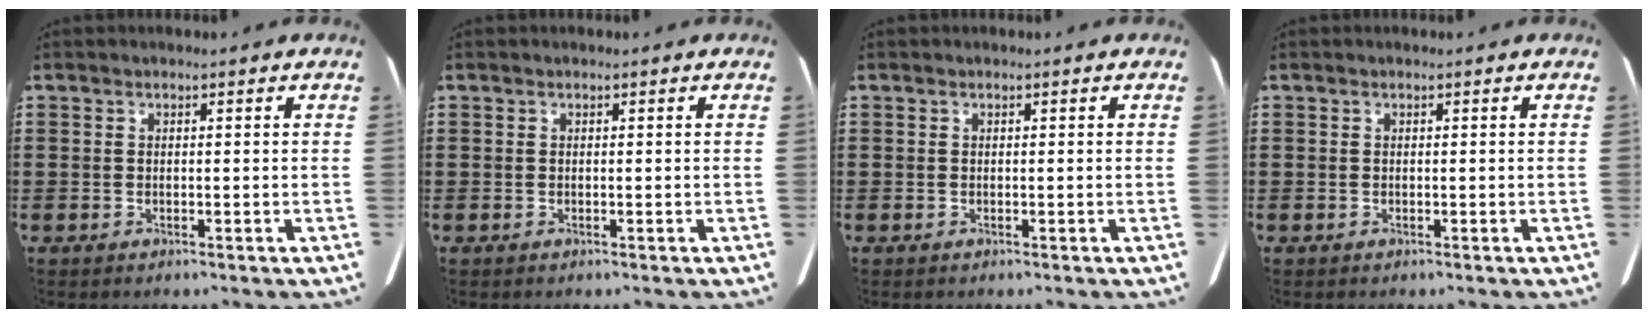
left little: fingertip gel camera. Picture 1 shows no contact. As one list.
[{"total": 0.0}, {"total": 0.0}, {"total": 0.0}]